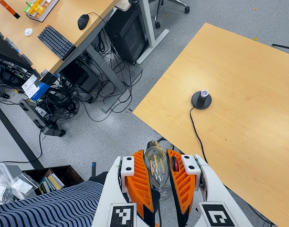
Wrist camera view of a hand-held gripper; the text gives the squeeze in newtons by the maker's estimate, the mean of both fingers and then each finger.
{"total": 20.6, "left": 24.1, "right": 17.1}